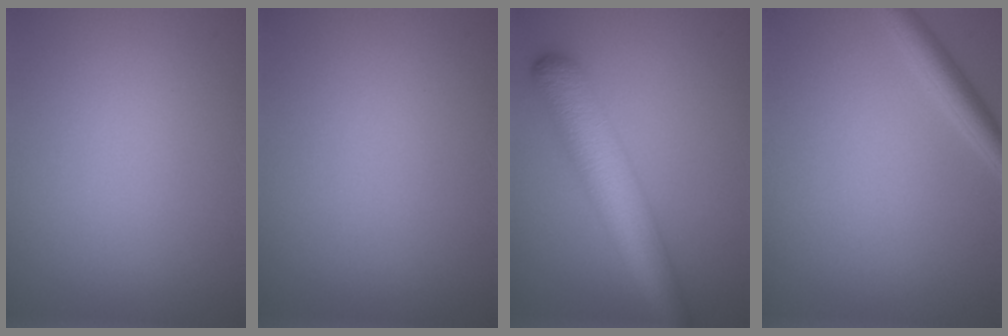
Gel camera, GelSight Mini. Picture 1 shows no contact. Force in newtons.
{"total": 0.0}
{"total": 7.8, "press": 7.8, "slide": 0.3}
{"total": 2.5, "press": 2.4, "slide": 0.1}